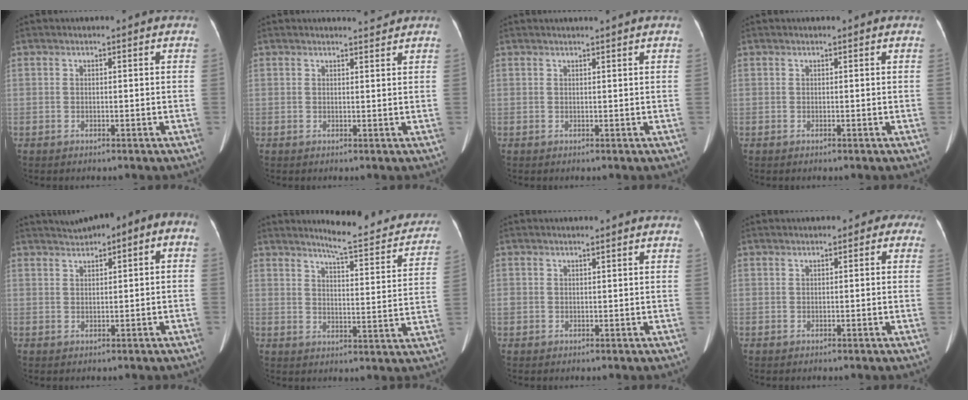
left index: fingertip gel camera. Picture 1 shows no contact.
{"total": 1.4, "force": [1.4, -0.2, -0.1], "torque": [-0.005, -0.009, 0.022]}
{"total": 1.8, "force": [1.6, -0.5, 0.7], "torque": [-0.010, 0.006, 0.026]}
{"total": 0.0}
{"total": 6.9, "force": [2.9, 2.3, 5.8], "torque": [-0.082, 0.041, 0.037]}
{"total": 13.7, "force": [12.8, 1.8, 4.6], "torque": [-0.053, -0.026, 0.150]}
{"total": 0.7, "force": [0.3, 0.5, 0.4], "torque": [-0.012, 0.017, 0.012]}
{"total": 2.1, "force": [0.6, 1.2, 1.5], "torque": [-0.009, 0.013, 0.000]}